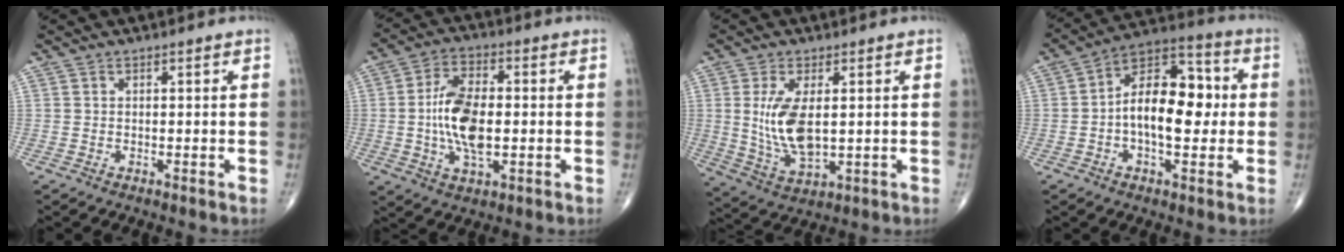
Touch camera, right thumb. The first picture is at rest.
{"total": 11.7, "force": [-0.6, 5.8, 10.2], "torque": [-0.192, 0.004, -0.013]}
{"total": 10.3, "force": [1.3, 4.7, 9.0], "torque": [-0.179, -0.019, 0.036]}
{"total": 15.0, "force": [-0.2, 8.1, 12.6], "torque": [-0.180, 0.034, -0.016]}